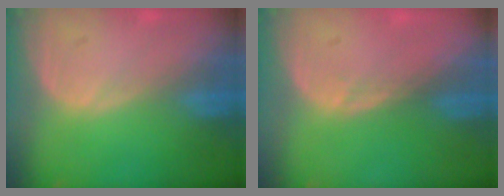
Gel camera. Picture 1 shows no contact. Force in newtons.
{"total": 0.8, "press": 0.6, "slide": 0.6}